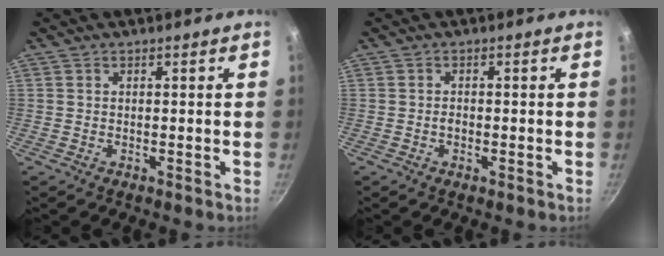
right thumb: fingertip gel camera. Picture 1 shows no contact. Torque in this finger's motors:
{"motor_torque": [0.26, -0.07, -0.27, 0.11, -0.01]}